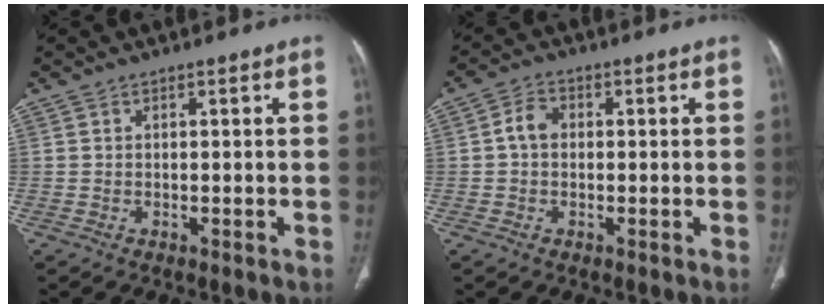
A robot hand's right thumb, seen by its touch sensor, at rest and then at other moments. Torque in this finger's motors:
{"motor_torque": [0.70, 0.86, 0.48, -0.31, 0.00]}